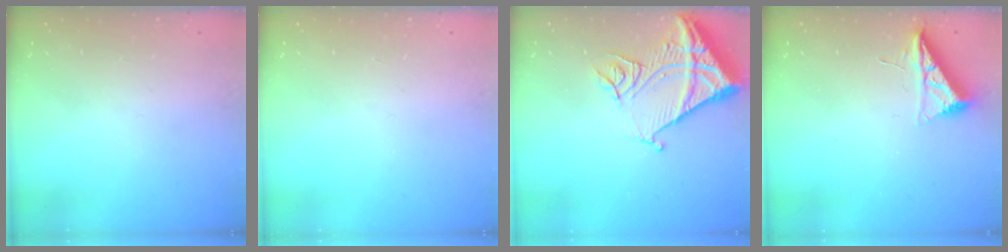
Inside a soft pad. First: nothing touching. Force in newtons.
{"total": 0.0}
{"total": 14.7, "press": 14.6, "slide": 1.6}
{"total": 7.0, "press": 6.9, "slide": 0.8}